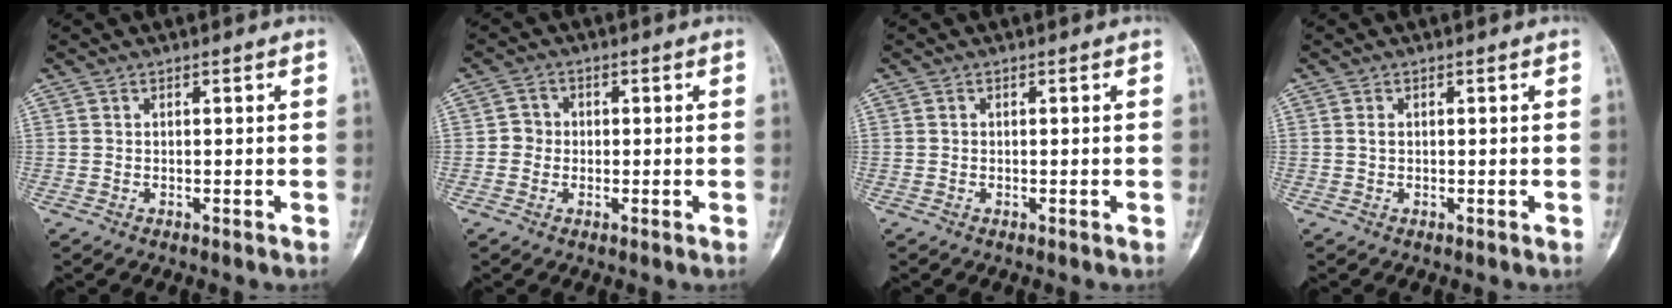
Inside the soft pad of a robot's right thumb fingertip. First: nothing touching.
{"total": 3.0, "force": [-0.3, 2.8, 0.9], "torque": [0.003, 0.009, -0.011]}
{"total": 0.0}
{"total": 0.8, "force": [0.1, 0.5, 0.6], "torque": [-0.008, 0.002, 0.001]}